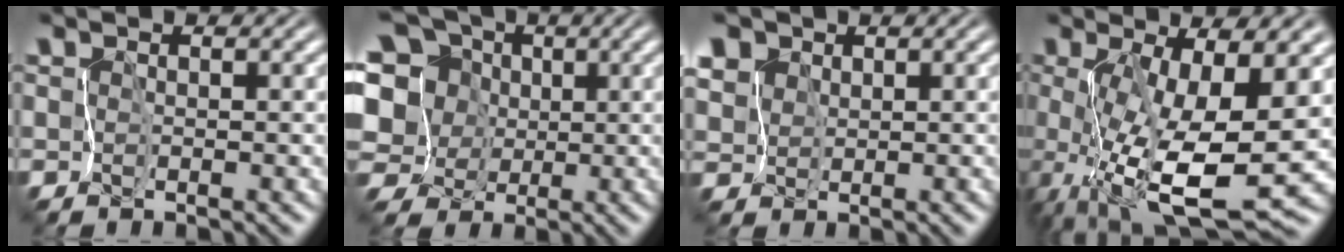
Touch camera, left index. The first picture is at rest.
{"total": 11.4, "force": [2.5, 9.7, 5.5], "torque": [-0.149, 0.039, 0.012]}
{"total": 6.6, "force": [3.8, 4.7, 2.6], "torque": [-0.073, 0.020, 0.051]}
{"total": 10.4, "force": [-1.6, 3.0, 9.8], "torque": [-0.193, -0.028, -0.016]}